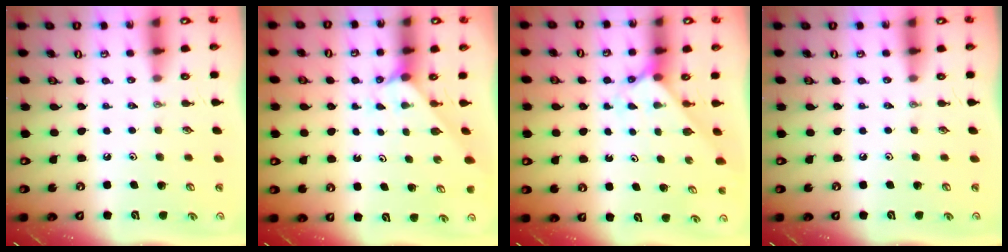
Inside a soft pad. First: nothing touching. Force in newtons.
{"total": 3.7, "press": 3.6, "slide": 0.4}
{"total": 2.3, "press": 2.3, "slide": 0.2}
{"total": 0.0}